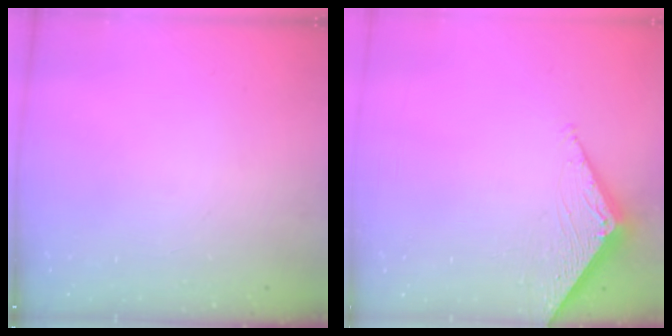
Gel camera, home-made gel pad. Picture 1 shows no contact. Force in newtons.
{"total": 2.8, "press": 2.8, "slide": 0.3}